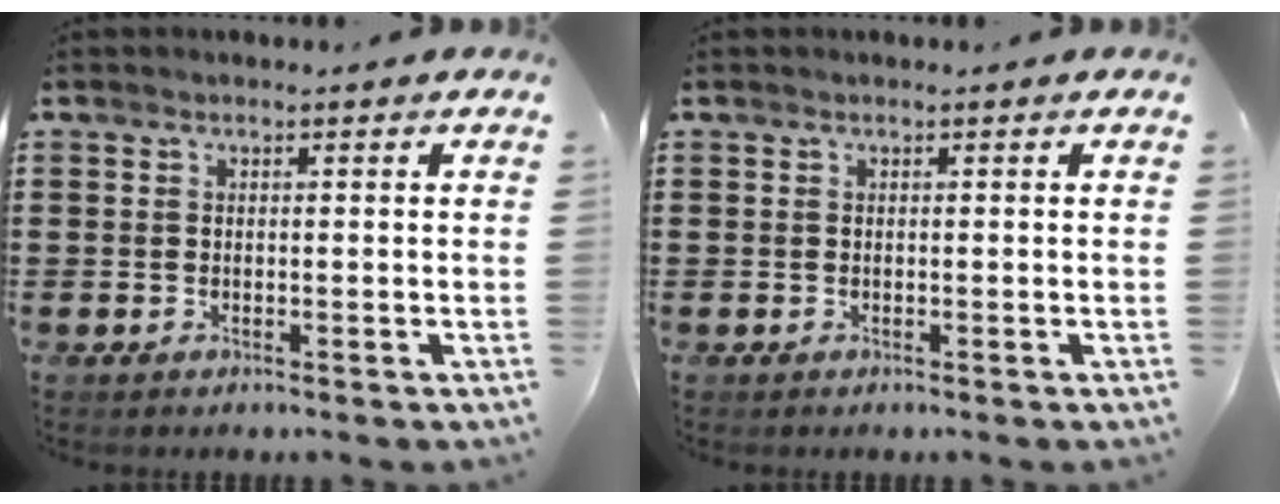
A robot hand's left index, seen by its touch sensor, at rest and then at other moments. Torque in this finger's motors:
{"motor_torque": [0.00, 0.00, 0.00, 0.00]}